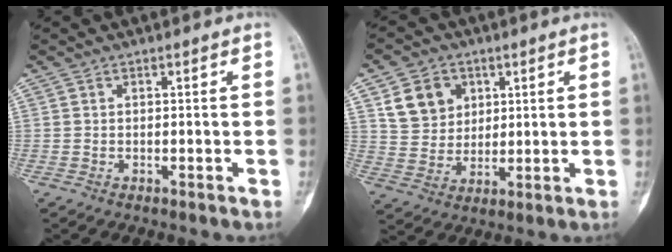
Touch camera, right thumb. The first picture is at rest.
{"total": 9.3, "force": [3.8, 7.6, 3.8], "torque": [-0.039, -0.012, 0.075]}